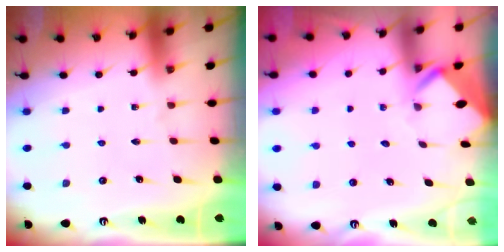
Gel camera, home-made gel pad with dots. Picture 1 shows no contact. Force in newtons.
{"total": 3.5, "press": 3.5, "slide": 0.1}